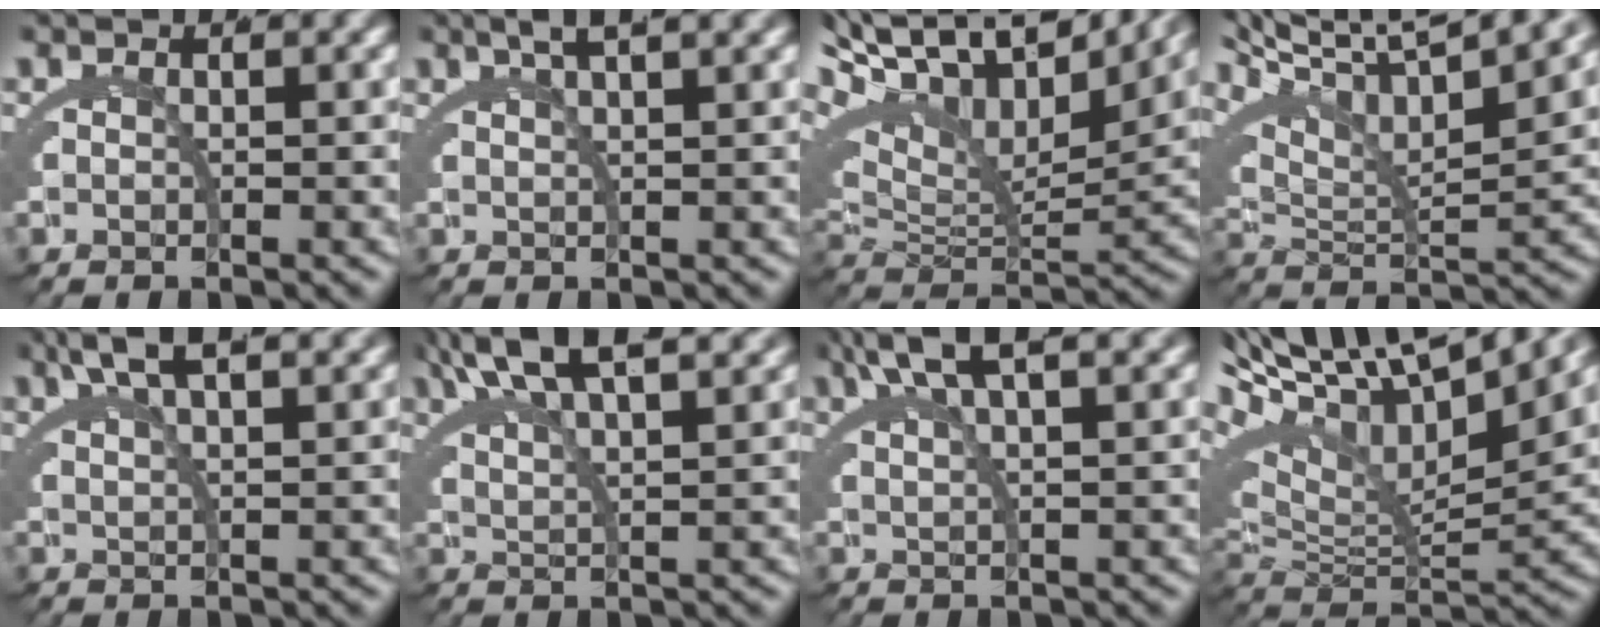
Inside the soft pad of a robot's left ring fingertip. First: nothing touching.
{"total": 2.7, "force": [2.3, -0.5, 1.2], "torque": [-0.018, 0.017, 0.038]}
{"total": 12.9, "force": [7.2, 5.8, 8.9], "torque": [-0.137, 0.037, 0.103]}
{"total": 9.0, "force": [5.9, 2.1, 6.4], "torque": [-0.084, 0.026, 0.090]}
{"total": 4.2, "force": [3.6, -1.1, 1.9], "torque": [-0.027, 0.018, 0.061]}
{"total": 6.1, "force": [5.1, -1.0, 3.0], "torque": [-0.048, 0.015, 0.088]}
{"total": 4.8, "force": [3.9, -1.2, 2.5], "torque": [-0.038, 0.019, 0.068]}
{"total": 12.4, "force": [6.9, 5.4, 8.8], "torque": [-0.139, 0.031, 0.103]}